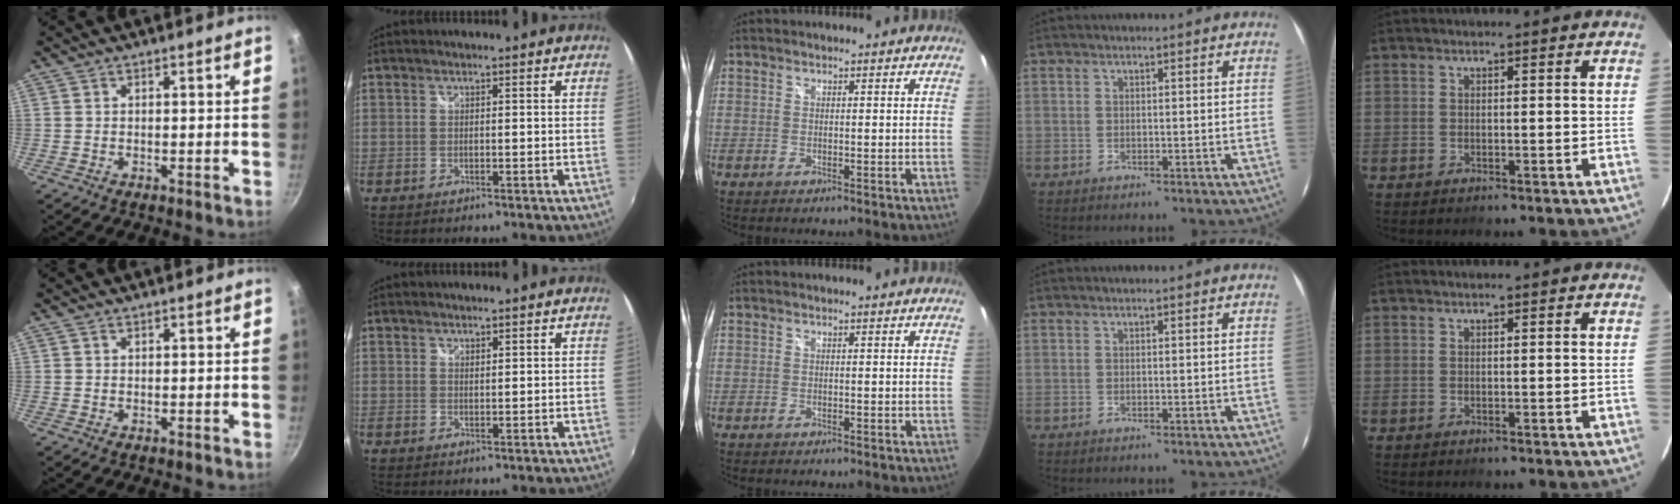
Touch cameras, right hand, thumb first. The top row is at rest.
{"thumb": {"total": 0.5, "force": [0.3, 0.4, 0.3], "torque": [-0.003, 0.002, 0.006]}, "index": {"total": 0.9, "force": [0.8, 0.5, 0.2], "torque": [-0.001, 0.000, 0.013]}}